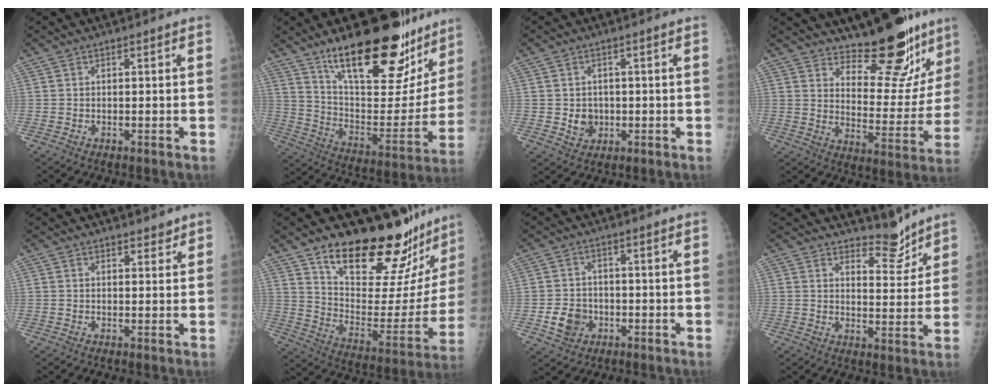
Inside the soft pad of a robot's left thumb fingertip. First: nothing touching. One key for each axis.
{"total": 29.1, "fx": 19.8, "fy": 11.0, "fz": 18.2, "tx": -0.226, "ty": -0.086, "tz": 0.312}
{"total": 3.7, "fx": -0.3, "fy": 3.3, "fz": 1.6, "tx": -0.007, "ty": 0.002, "tz": 0.003}
{"total": 17.1, "fx": 14.1, "fy": 5.8, "fz": 7.8, "tx": -0.052, "ty": -0.122, "tz": 0.197}
{"total": 2.1, "fx": 1.8, "fy": 0.9, "fz": 0.6, "tx": 0.007, "ty": -0.012, "tz": 0.022}
{"total": 26.8, "fx": 21.9, "fy": 8.3, "fz": 13.1, "tx": -0.151, "ty": -0.139, "tz": 0.317}
{"total": 5.4, "fx": -1.6, "fy": 4.6, "fz": 2.3, "tx": -0.025, "ty": 0.009, "tz": -0.023}
{"total": 6.0, "fx": 5.5, "fy": 2.0, "fz": 1.4, "tx": 0.005, "ty": -0.051, "tz": 0.090}